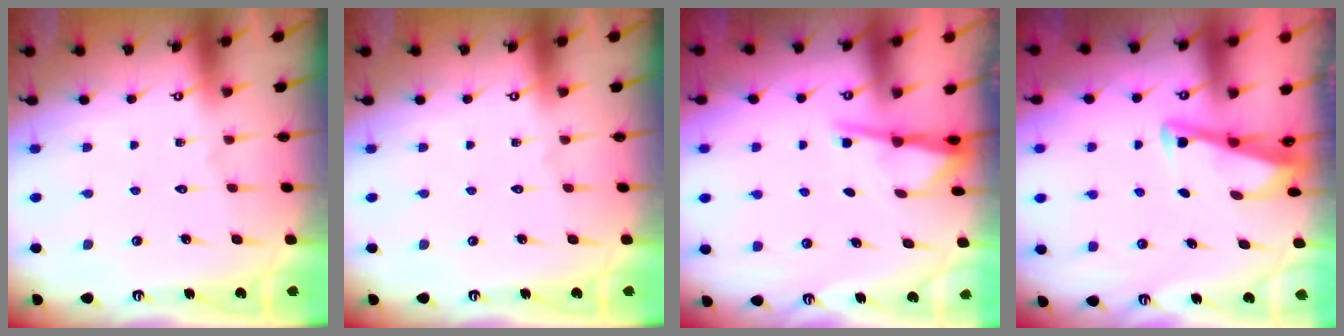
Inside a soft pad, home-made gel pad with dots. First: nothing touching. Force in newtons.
{"total": 0.0}
{"total": 2.4, "press": 2.4, "slide": 0.3}
{"total": 3.4, "press": 3.4, "slide": 0.4}